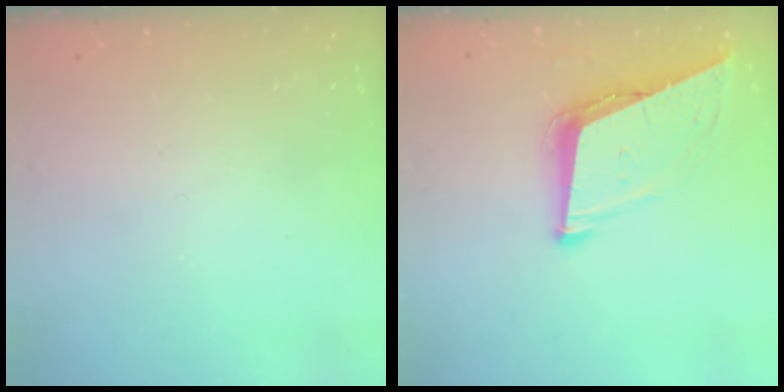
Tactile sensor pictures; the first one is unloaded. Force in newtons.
{"total": 9.2, "press": 8.8, "slide": 2.7}